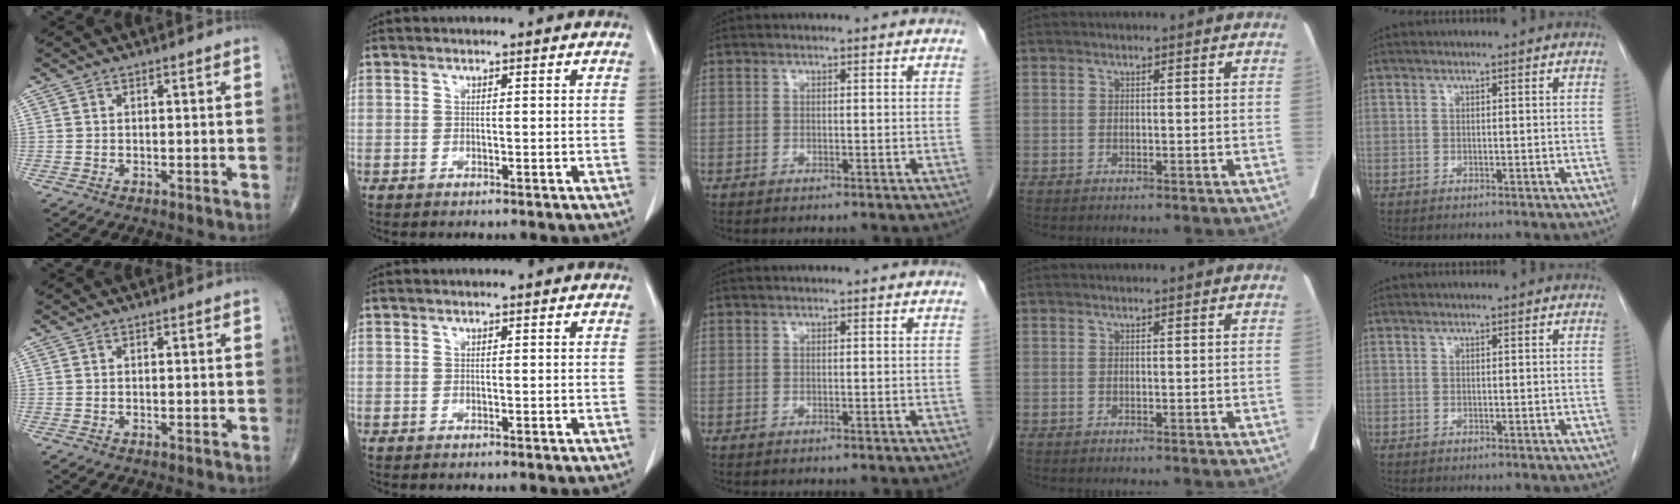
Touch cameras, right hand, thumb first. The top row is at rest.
{}